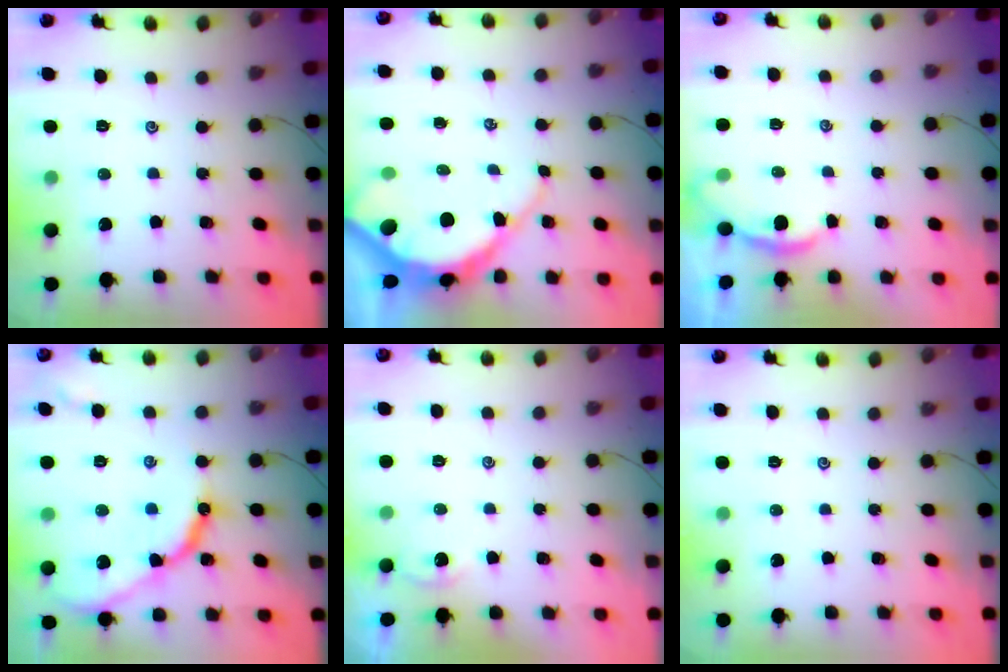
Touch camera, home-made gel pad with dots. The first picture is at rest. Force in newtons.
{"total": 10.3, "press": 10.2, "slide": 1.0}
{"total": 1.6, "press": 1.6, "slide": 0.1}
{"total": 12.1, "press": 12.1, "slide": 0.4}
{"total": 0.8, "press": 0.8, "slide": 0.2}
{"total": 0.0}